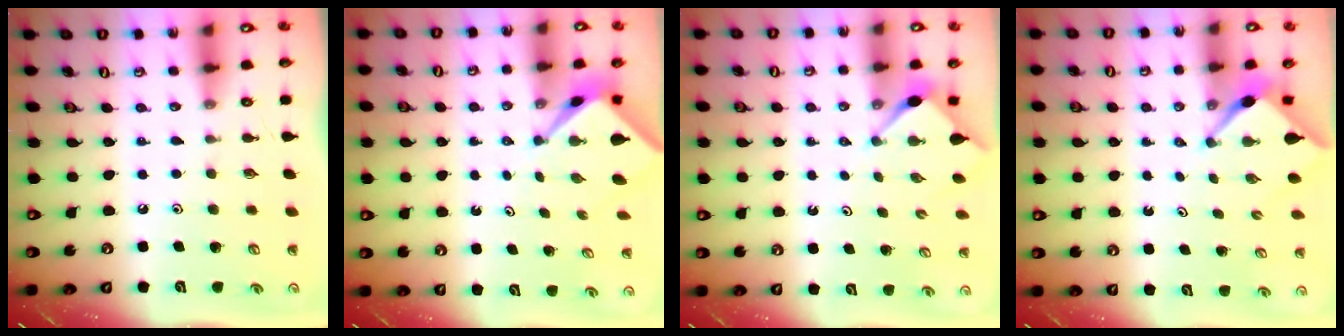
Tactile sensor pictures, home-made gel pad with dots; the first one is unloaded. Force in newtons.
{"total": 2.4, "press": 2.3, "slide": 0.3}
{"total": 2.9, "press": 2.9, "slide": 0.3}
{"total": 2.7, "press": 2.7, "slide": 0.3}